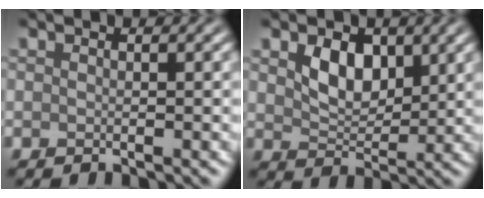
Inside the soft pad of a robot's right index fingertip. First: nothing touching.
{"total": 3.6, "force": [1.6, 2.4, 2.3], "torque": [-0.048, -0.004, 0.028]}